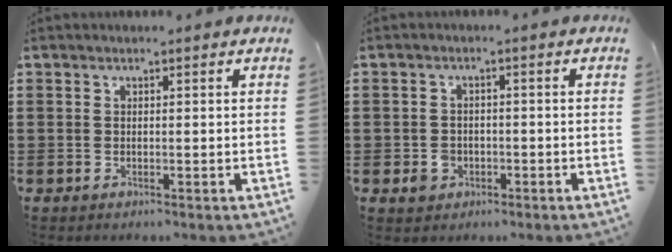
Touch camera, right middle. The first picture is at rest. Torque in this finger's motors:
{"motor_torque": [0.31, -0.37, 0.00, 0.01]}